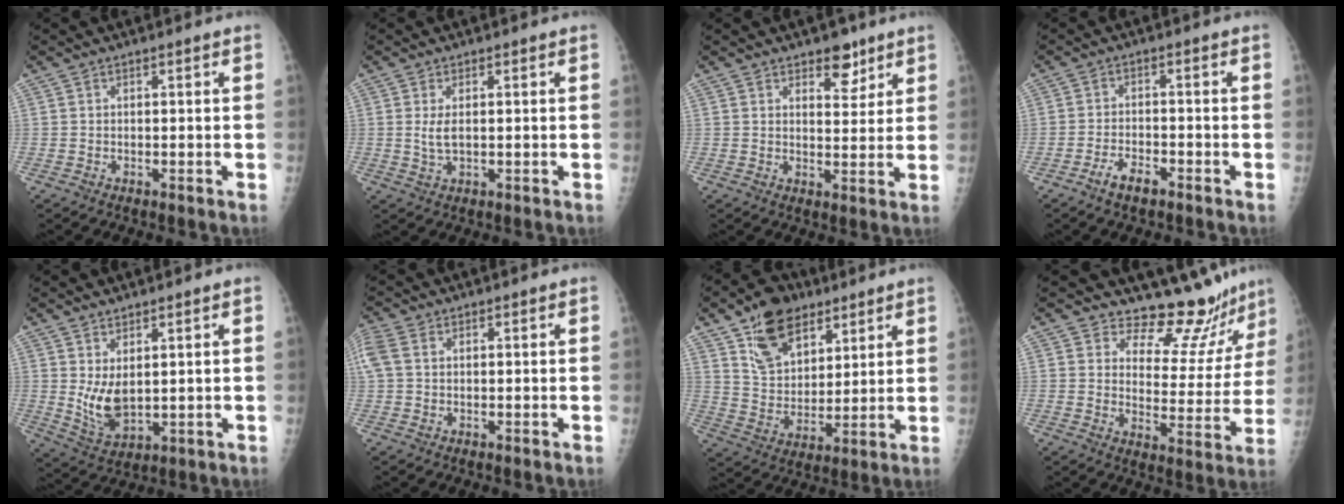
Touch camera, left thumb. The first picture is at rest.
{"total": 3.2, "force": [0.3, 1.4, 2.9], "torque": [-0.062, -0.007, 0.009]}
{"total": 5.3, "force": [3.6, 2.8, 2.7], "torque": [-0.010, -0.022, 0.051]}
{"total": 3.9, "force": [-2.8, 1.5, 2.4], "torque": [-0.050, 0.016, -0.050]}
{"total": 6.6, "force": [1.4, 3.5, 5.5], "torque": [-0.096, -0.022, 0.043]}
{"total": 5.3, "force": [1.4, 3.5, 3.7], "torque": [-0.115, 0.017, 0.032]}
{"total": 14.2, "force": [8.4, 8.8, 7.5], "torque": [-0.093, -0.036, 0.152]}
{"total": 11.9, "force": [11.3, 3.3, 1.5], "torque": [0.023, -0.110, 0.144]}